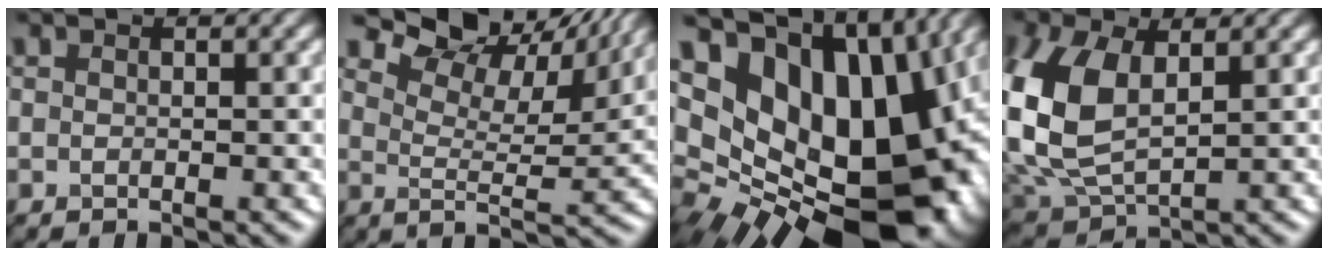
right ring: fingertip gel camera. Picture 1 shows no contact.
{"total": 11.5, "force": [9.2, 3.1, 6.2], "torque": [-0.116, 0.011, 0.138]}
{"total": 20.2, "force": [3.7, 13.1, 15.0], "torque": [-0.221, -0.007, 0.108]}
{"total": 10.4, "force": [1.6, 6.4, 8.0], "torque": [-0.218, -0.004, 0.037]}